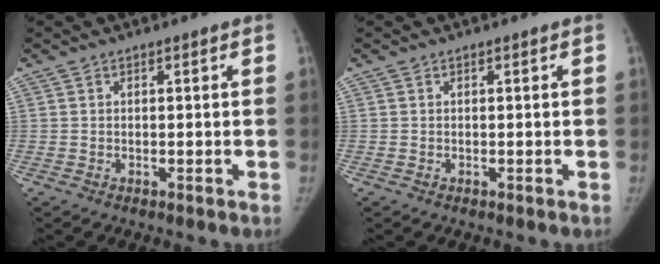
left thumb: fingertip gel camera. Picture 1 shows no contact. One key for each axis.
{"total": 0.0}